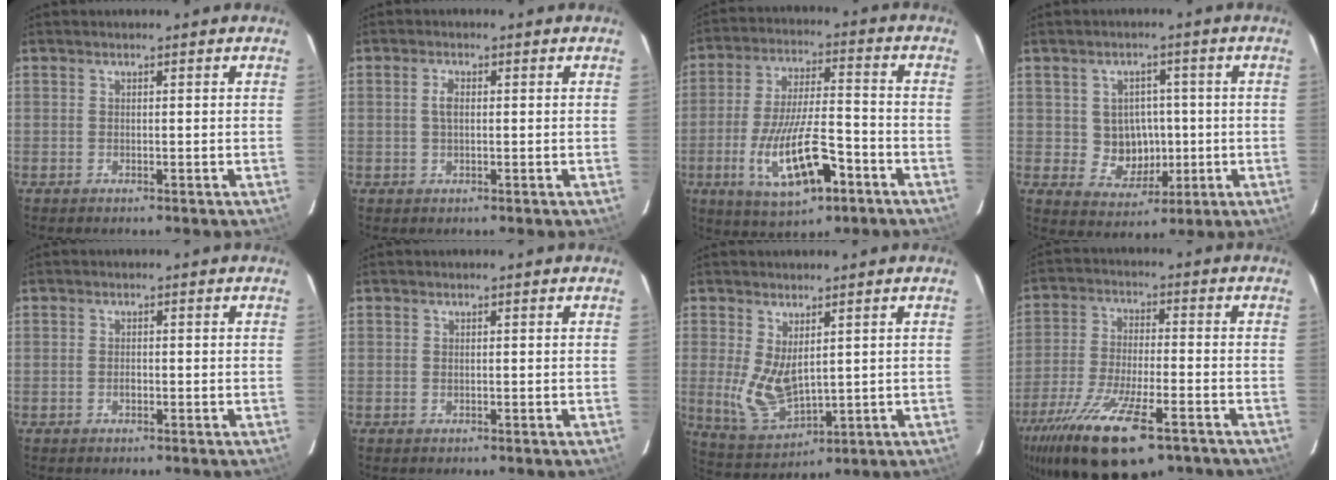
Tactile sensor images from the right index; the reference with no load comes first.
{"total": 1.9, "force": [0.1, 1.0, 1.7], "torque": [-0.037, 0.004, 0.004]}
{"total": 15.7, "force": [-6.8, 5.1, 13.1], "torque": [-0.265, -0.014, -0.108]}
{"total": 7.1, "force": [-0.1, 6.6, 2.6], "torque": [-0.052, 0.014, 0.015]}
{"total": 0.9, "force": [-0.4, 0.5, 0.6], "torque": [-0.008, 0.004, -0.007]}
{"total": 0.0}
{"total": 8.1, "force": [1.4, 4.1, 6.9], "torque": [-0.138, -0.019, 0.045]}
{"total": 19.4, "force": [-12.4, 5.9, 13.7], "torque": [-0.275, -0.059, -0.213]}